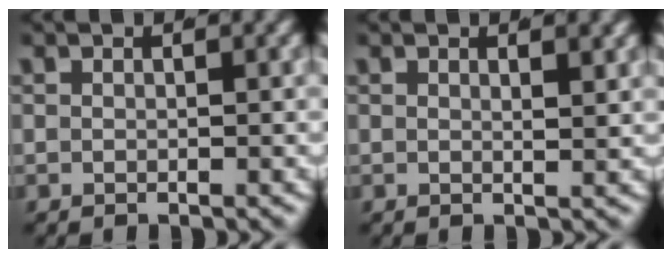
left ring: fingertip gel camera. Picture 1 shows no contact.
{"total": 1.0, "force": [0.6, -0.2, 0.8], "torque": [-0.009, -0.006, 0.011]}